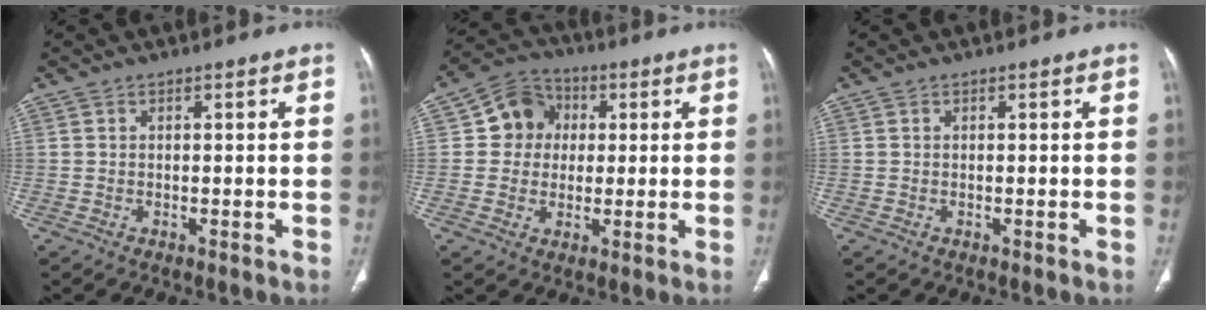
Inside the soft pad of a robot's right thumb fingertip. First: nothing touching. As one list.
[{"total": 8.8, "force": [1.3, 8.1, 3.2], "torque": [-0.014, 0.008, 0.011]}, {"total": 0.0}]